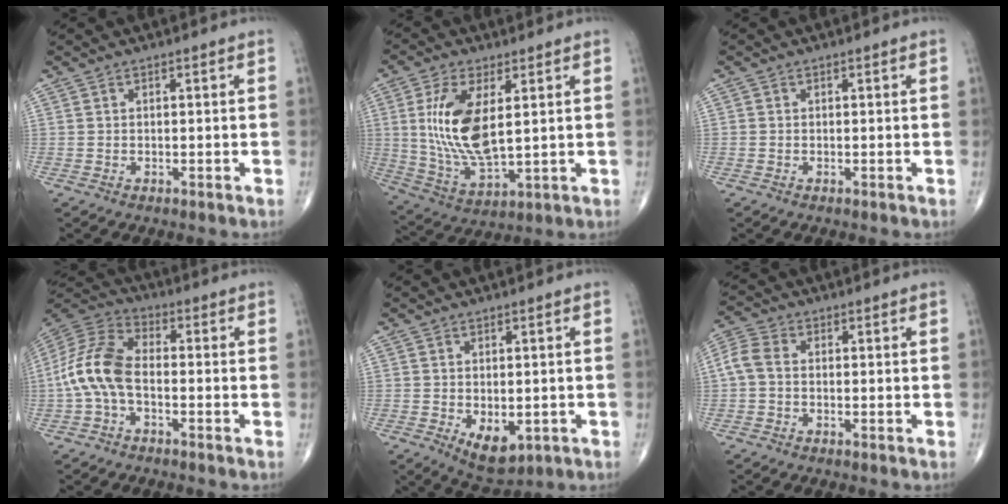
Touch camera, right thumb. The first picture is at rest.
{"total": 14.4, "force": [2.9, 6.4, 12.6], "torque": [-0.256, -0.021, 0.067]}
{"total": 0.0}
{"total": 11.6, "force": [-2.1, 6.3, 9.5], "torque": [-0.204, 0.034, -0.052]}
{"total": 6.7, "force": [-1.7, 3.9, 5.2], "torque": [-0.064, -0.010, -0.012]}
{"total": 4.7, "force": [-0.3, 3.2, 3.4], "torque": [-0.078, 0.013, -0.017]}